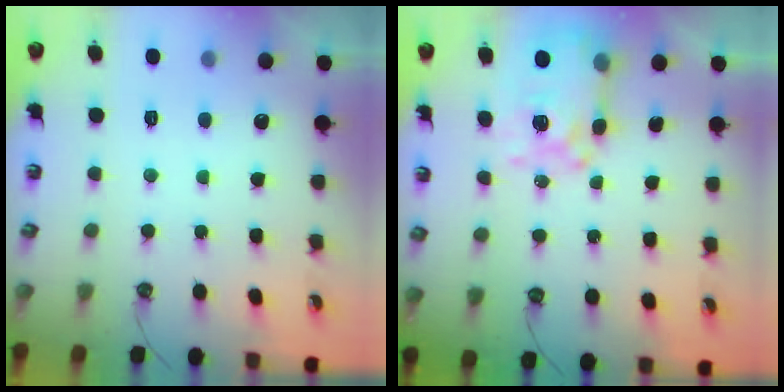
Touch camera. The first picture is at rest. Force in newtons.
{"total": 10.0, "press": 10.0, "slide": 0.9}